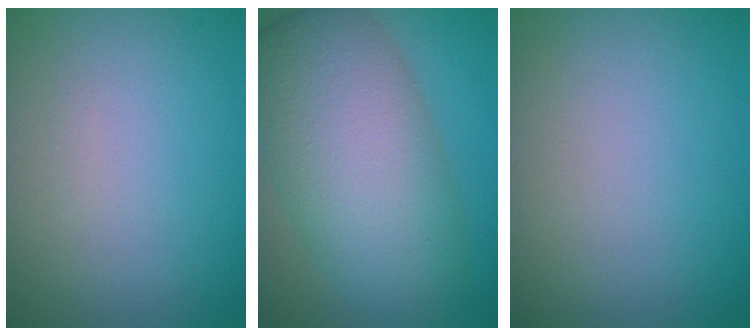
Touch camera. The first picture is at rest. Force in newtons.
{"total": 11.1, "press": 11.0, "slide": 0.5}
{"total": 0.0}